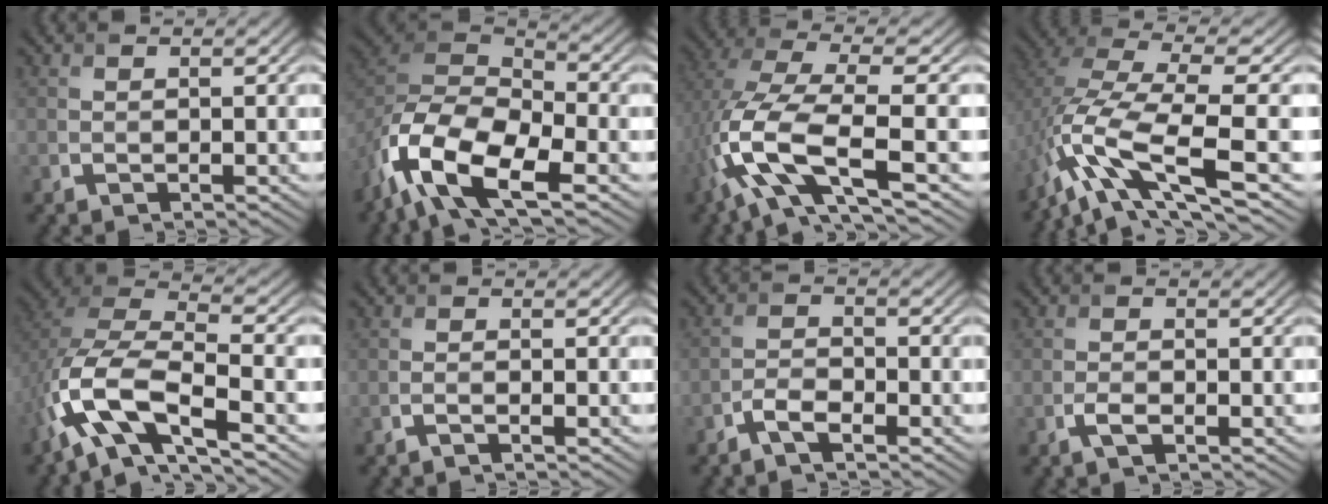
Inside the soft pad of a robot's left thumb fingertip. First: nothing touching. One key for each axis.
{"total": 14.9, "fx": -8.6, "fy": 6.6, "fz": 10.2, "tx": -0.241, "ty": -0.025, "tz": -0.166}
{"total": 12.5, "fx": -3.3, "fy": 4.6, "fz": 11.1, "tx": -0.254, "ty": -0.007, "tz": -0.070}
{"total": 12.7, "fx": -4.9, "fy": 3.8, "fz": 11.1, "tx": -0.249, "ty": -0.001, "tz": -0.083}
{"total": 13.7, "fx": -5.6, "fy": 5.8, "fz": 11.1, "tx": -0.247, "ty": -0.014, "tz": -0.111}
{"total": 0.9, "fx": -0.6, "fy": 0.1, "fz": 0.7, "tx": -0.012, "ty": 0.001, "tz": -0.016}
{"total": 2.7, "fx": -2.0, "fy": 0.8, "fz": 1.7, "tx": -0.038, "ty": 0.004, "tz": -0.046}
{"total": 1.6, "fx": -0.9, "fy": 0.5, "fz": 1.2, "tx": -0.030, "ty": -0.001, "tz": -0.019}